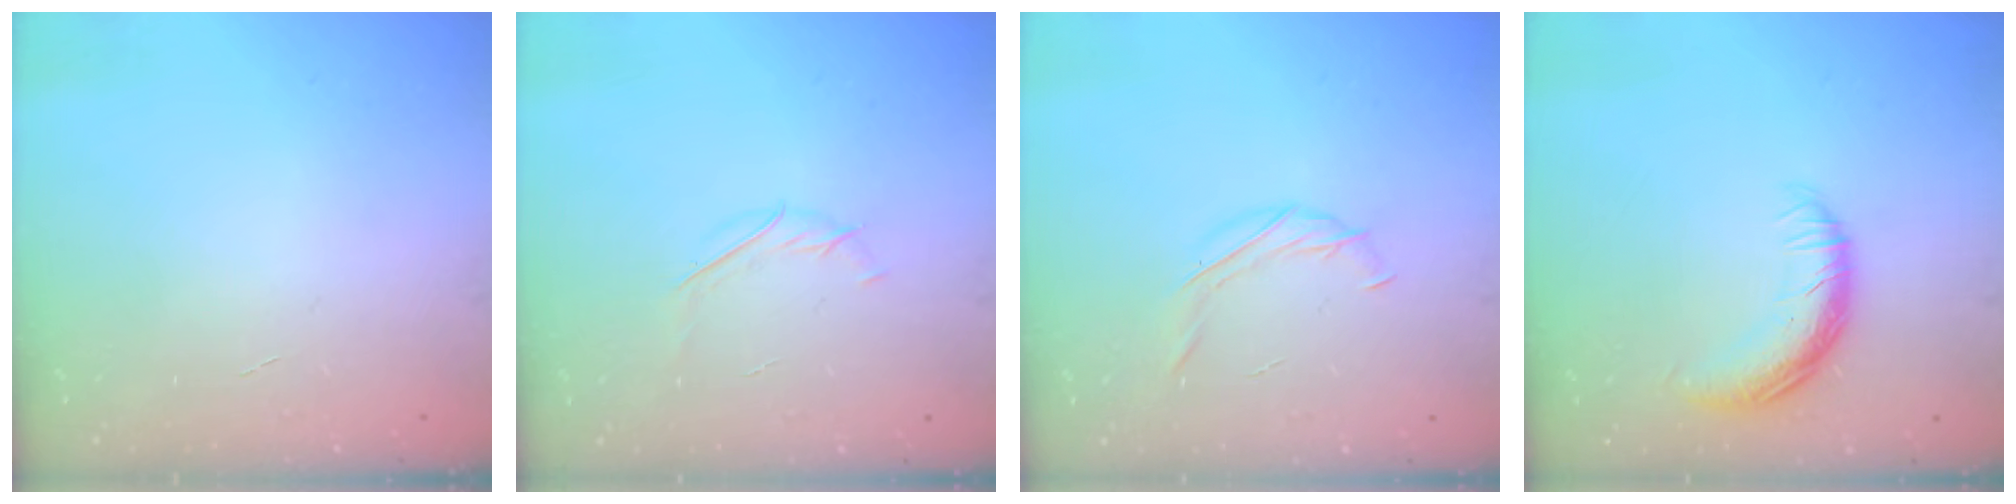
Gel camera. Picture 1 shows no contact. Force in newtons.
{"total": 3.7, "press": 3.6, "slide": 0.7}
{"total": 7.5, "press": 7.2, "slide": 2.1}
{"total": 12.1, "press": 12.1, "slide": 0.7}